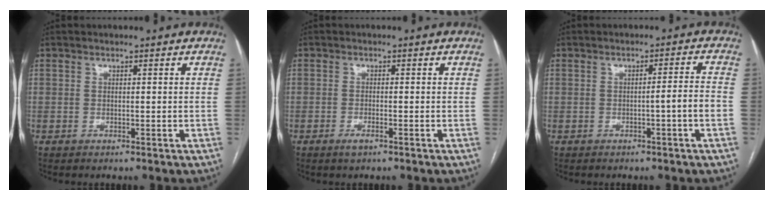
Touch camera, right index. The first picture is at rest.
{"total": 1.6, "force": [-1.0, 0.3, 1.2], "torque": [-0.025, -0.002, -0.017]}
{"total": 3.3, "force": [-1.2, -0.6, 3.0], "torque": [-0.040, 0.005, -0.020]}